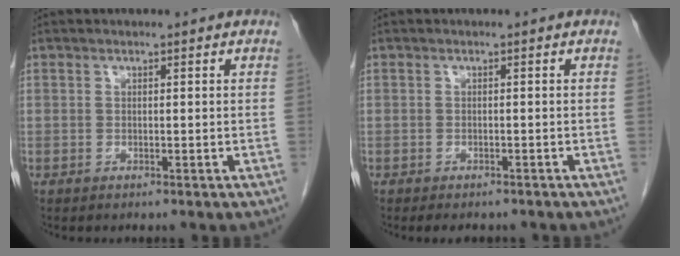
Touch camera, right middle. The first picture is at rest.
{"total": 4.2, "force": [-3.6, 1.5, 1.7], "torque": [-0.019, -0.006, -0.040]}